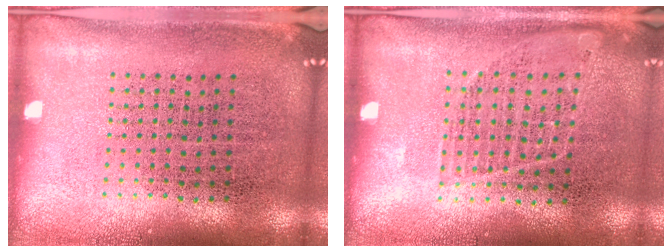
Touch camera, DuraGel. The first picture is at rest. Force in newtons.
{"total": 0.9, "press": 0.9, "slide": 0.2}